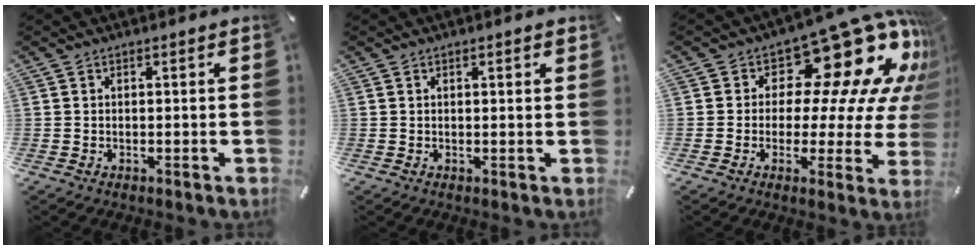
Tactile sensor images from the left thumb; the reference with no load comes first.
{"total": 1.0, "force": [0.5, 0.2, 0.8], "torque": [-0.009, -0.003, 0.007]}
{"total": 19.9, "force": [10.6, 9.5, 14.0], "torque": [-0.185, -0.087, 0.172]}